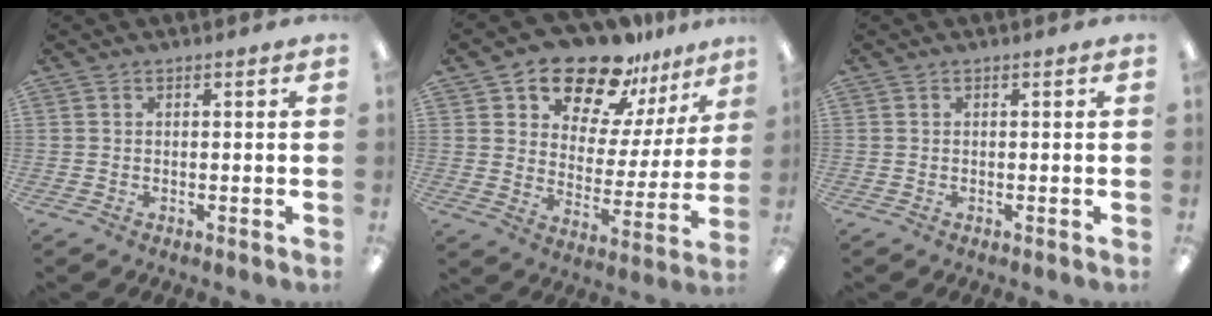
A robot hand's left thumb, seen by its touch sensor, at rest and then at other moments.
{"total": 17.2, "force": [14.3, 7.6, 5.7], "torque": [-0.100, -0.113, 0.253]}
{"total": 0.0}